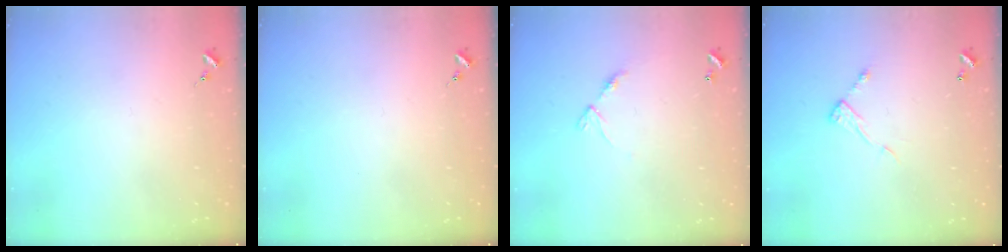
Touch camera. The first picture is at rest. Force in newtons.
{"total": 0.0}
{"total": 6.4, "press": 6.4, "slide": 0.5}
{"total": 6.6, "press": 6.6, "slide": 0.3}